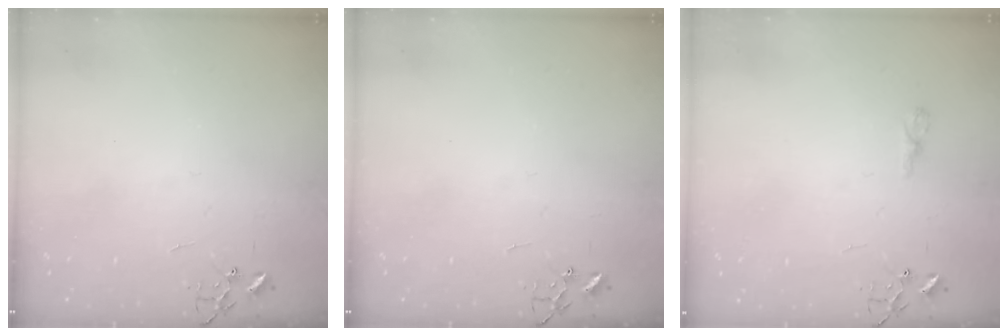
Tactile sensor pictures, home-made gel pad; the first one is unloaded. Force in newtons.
{"total": 0.0}
{"total": 3.8, "press": 3.8, "slide": 0.4}